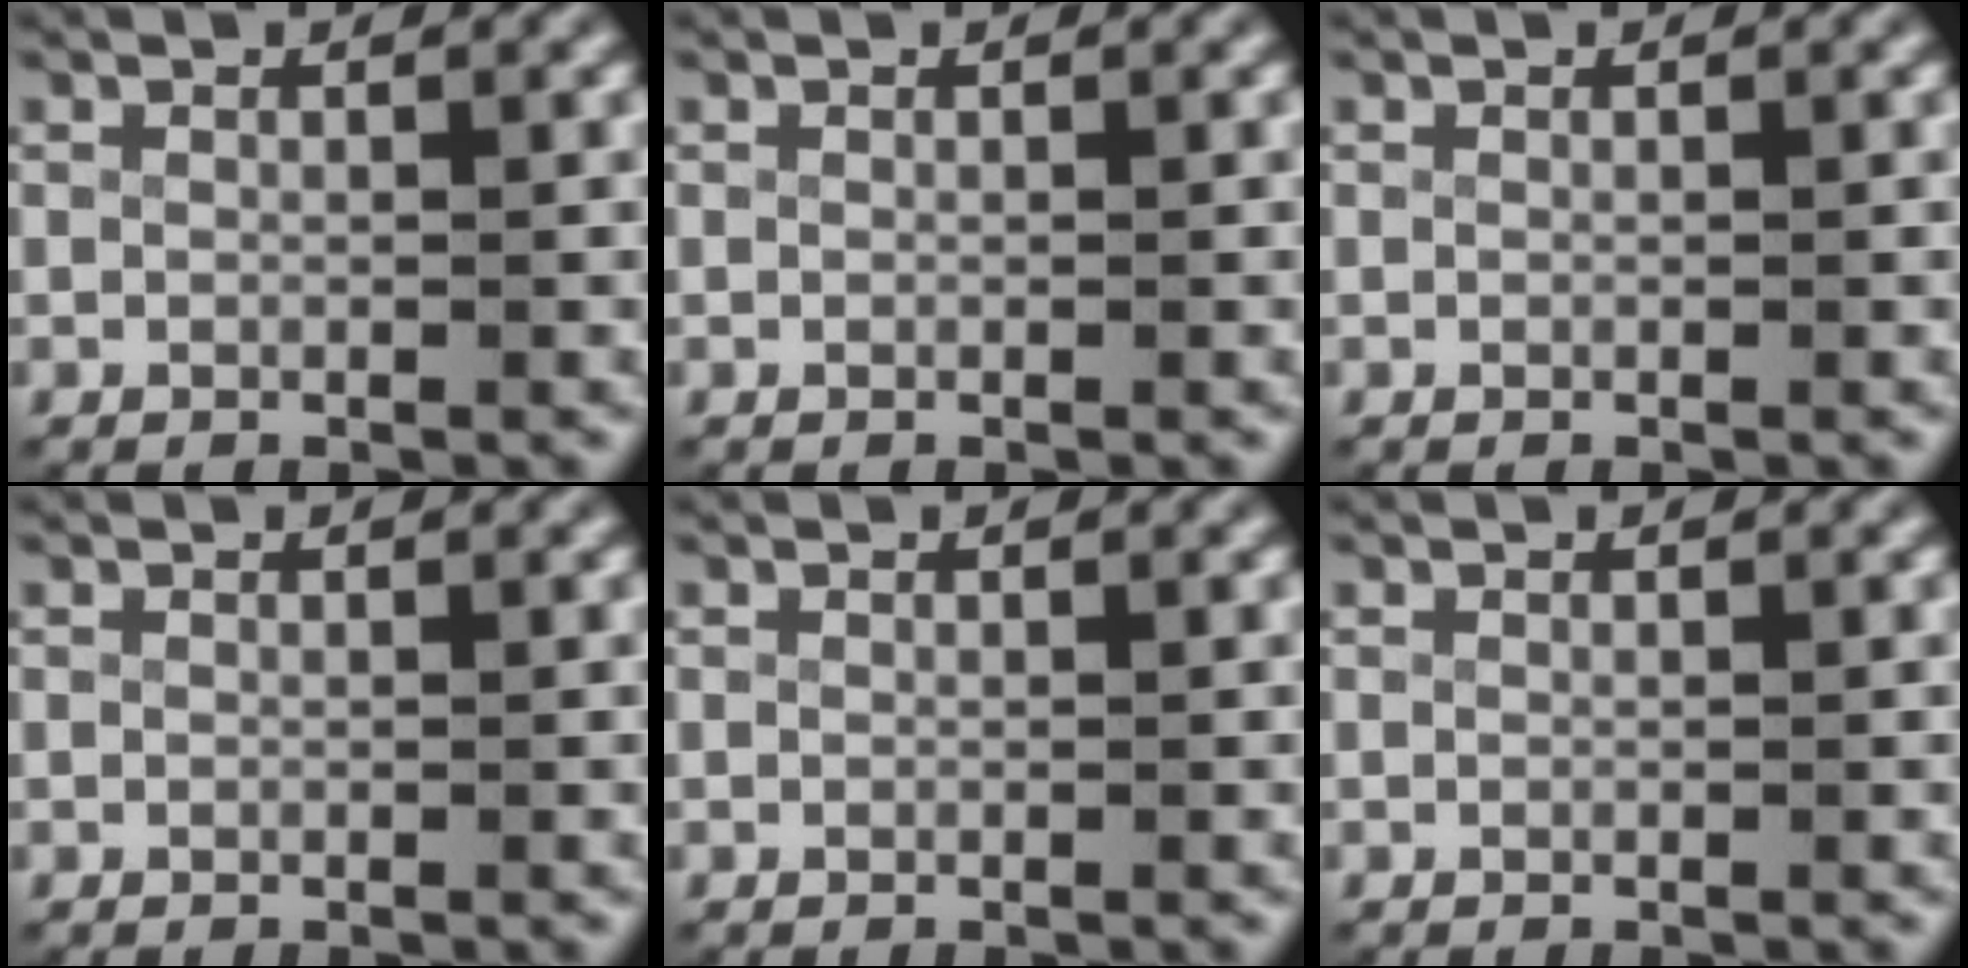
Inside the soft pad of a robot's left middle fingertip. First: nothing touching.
{"total": 0.0}
{"total": 0.0}
{"total": 0.0}
{"total": 0.0}
{"total": 0.0}